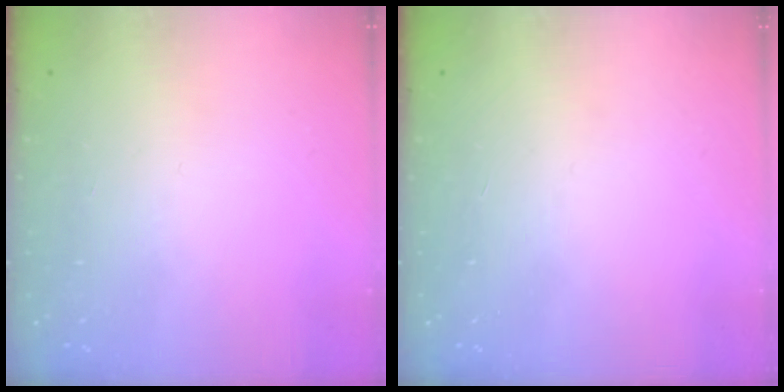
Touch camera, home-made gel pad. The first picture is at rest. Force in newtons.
{"total": 0.0}